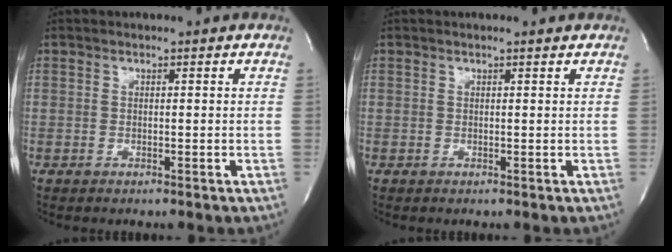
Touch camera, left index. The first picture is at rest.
{"total": 0.7, "force": [0.7, -0.1, 0.1], "torque": [-0.010, -0.002, 0.009]}